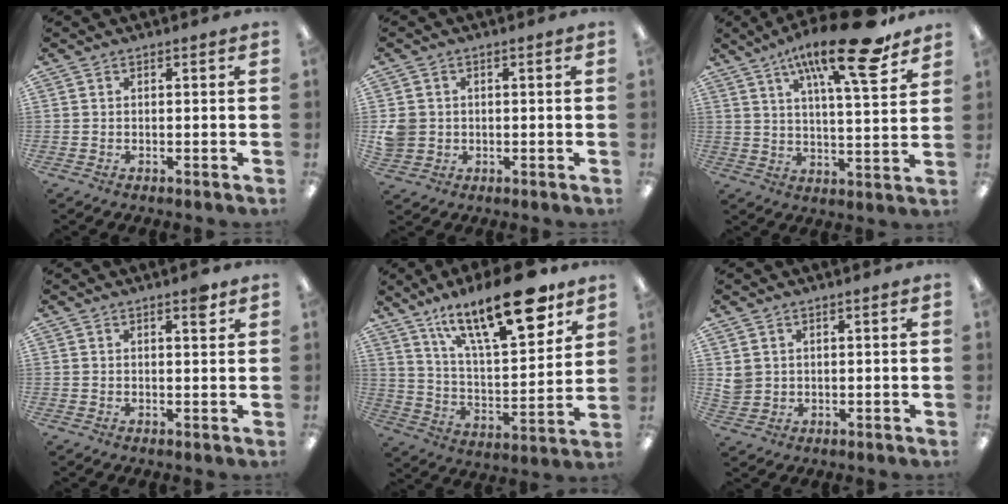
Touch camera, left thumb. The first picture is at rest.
{"total": 4.4, "force": [0.4, 4.2, 1.1], "torque": [-0.018, 0.009, 0.009]}
{"total": 19.4, "force": [12.2, 4.6, 14.4], "torque": [-0.225, -0.057, 0.187]}
{"total": 2.9, "force": [2.0, 0.7, 2.0], "torque": [-0.020, -0.009, 0.029]}
{"total": 24.2, "force": [15.1, 8.6, 16.8], "torque": [-0.251, -0.083, 0.246]}
{"total": 3.3, "force": [1.7, 2.9, 0.3], "torque": [-0.014, 0.000, 0.033]}